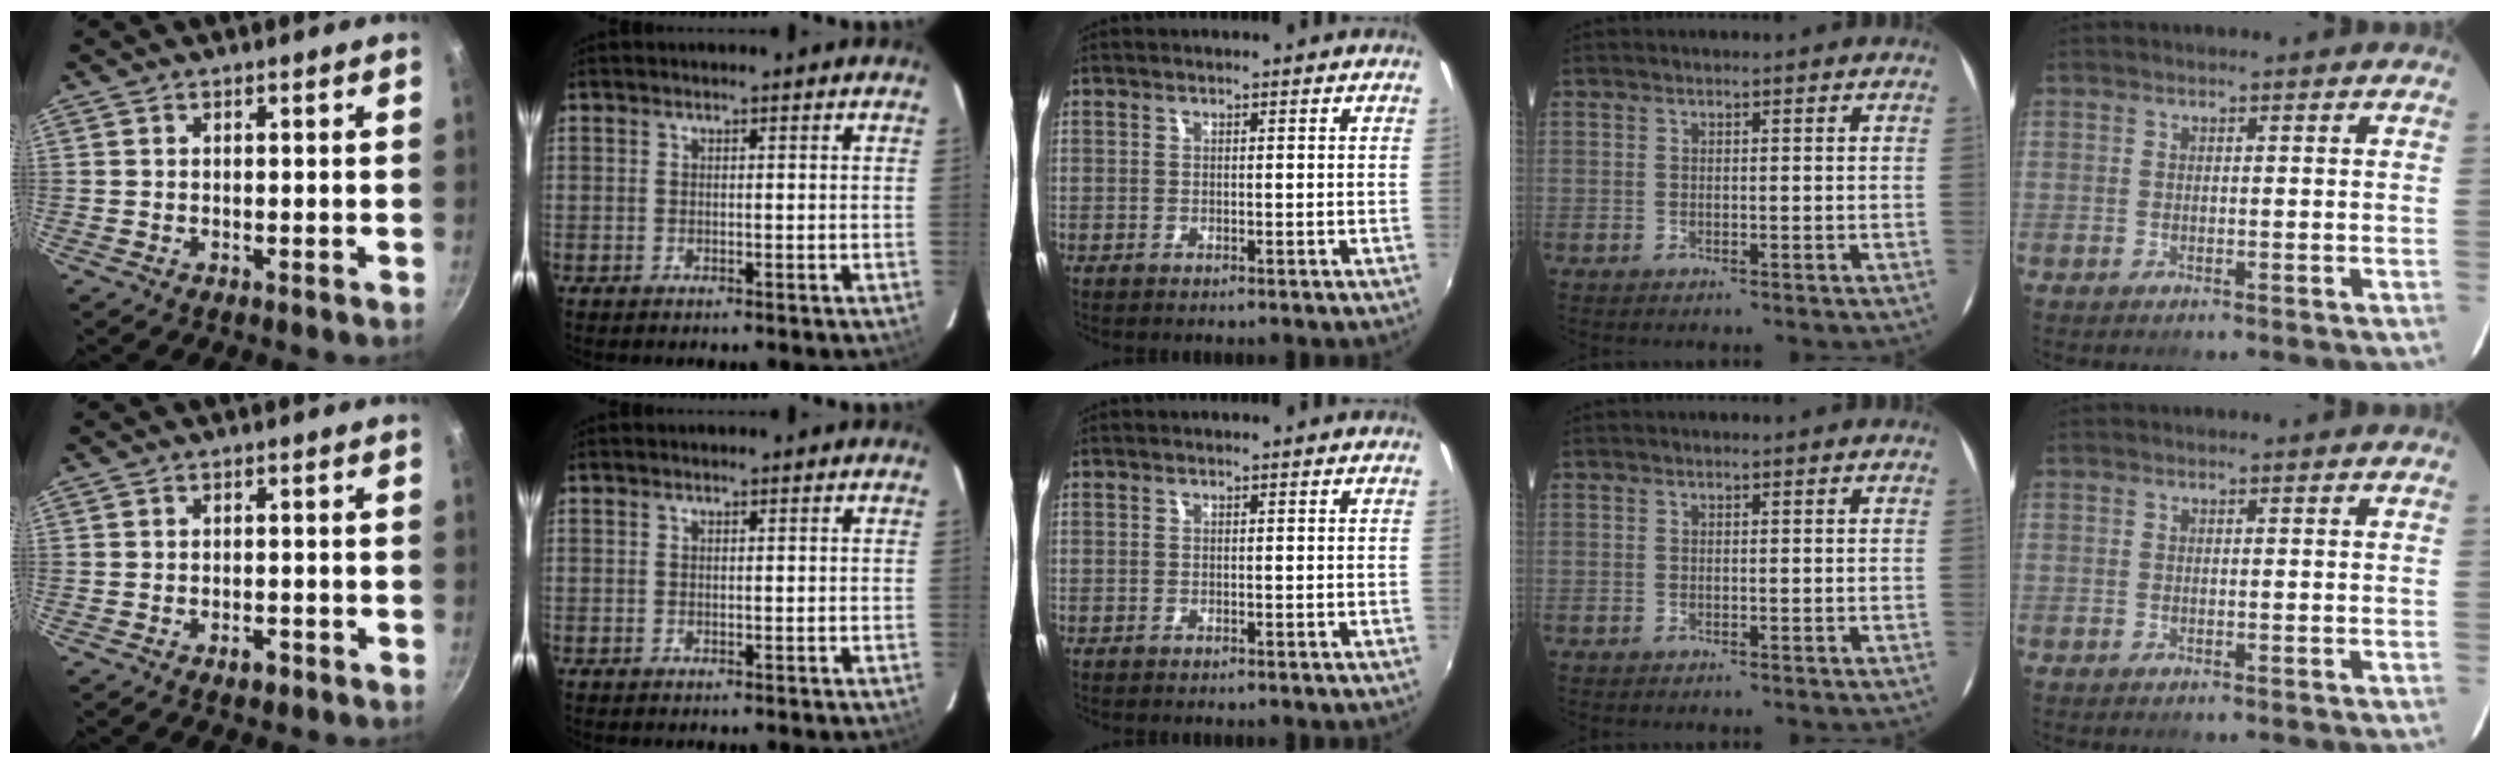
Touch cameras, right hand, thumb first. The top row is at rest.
{"thumb": {"total": 2.3, "force": [-1.3, 1.2, 1.4], "torque": [-0.014, 0.013, -0.018]}}